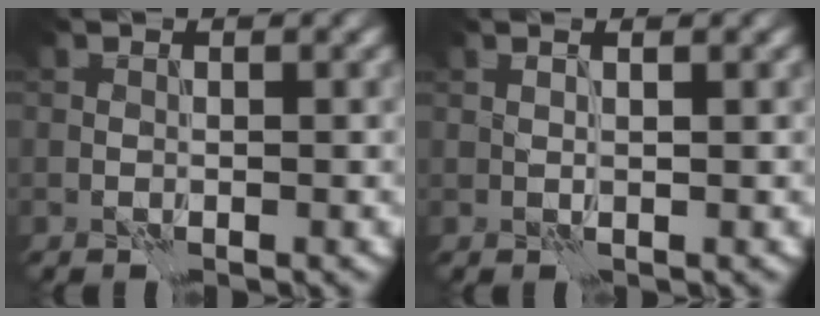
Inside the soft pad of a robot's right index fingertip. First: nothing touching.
{"total": 1.4, "force": [0.9, 0.4, 1.1], "torque": [-0.009, -0.003, 0.000]}